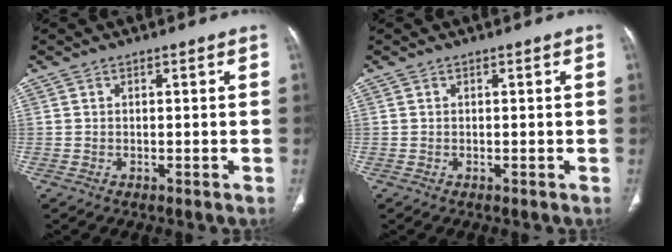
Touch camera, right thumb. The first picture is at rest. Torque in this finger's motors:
{"motor_torque": [-0.06, 0.06, 0.13, 0.13, 0.01]}